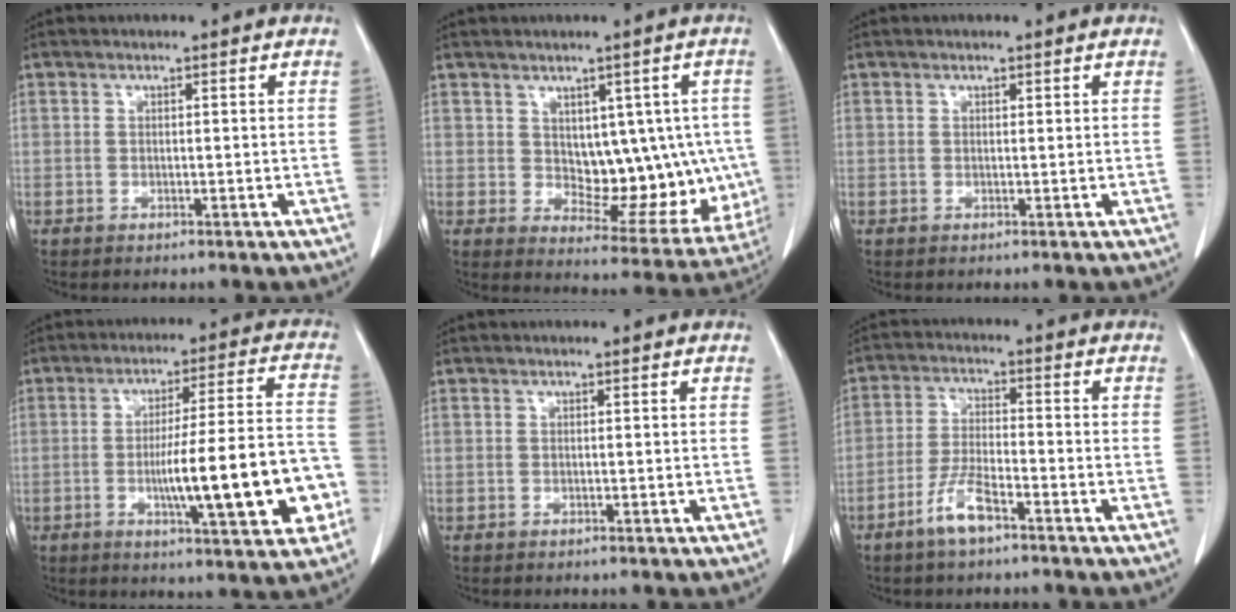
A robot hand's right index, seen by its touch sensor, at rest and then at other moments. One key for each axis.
{"total": 12.5, "fx": 1.2, "fy": 7.1, "fz": 10.2, "tx": -0.110, "ty": 0.010, "tz": 0.041}
{"total": 0.0}
{"total": 16.7, "fx": -4.2, "fy": 2.2, "fz": 16.0, "tx": -0.228, "ty": 0.018, "tz": -0.054}
{"total": 0.0}
{"total": 5.8, "fx": -3.7, "fy": 1.0, "fz": 4.3, "tx": -0.091, "ty": -0.002, "tz": -0.070}